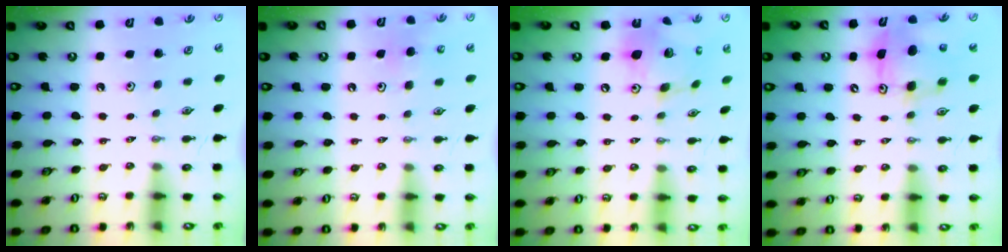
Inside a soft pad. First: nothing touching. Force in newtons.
{"total": 5.3, "press": 5.3, "slide": 0.5}
{"total": 16.5, "press": 16.4, "slide": 1.7}
{"total": 8.2, "press": 8.0, "slide": 1.7}